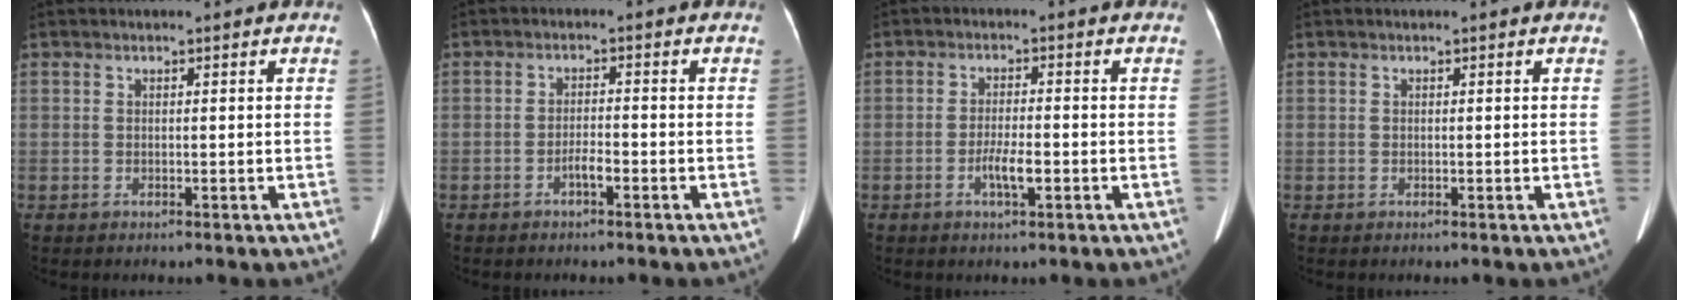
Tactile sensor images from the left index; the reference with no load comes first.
{"total": 2.0, "force": [-1.2, 0.3, 1.6], "torque": [-0.027, 0.003, -0.022]}
{"total": 3.5, "force": [-1.3, 0.6, 3.2], "torque": [-0.061, -0.001, -0.024]}
{"total": 0.0}